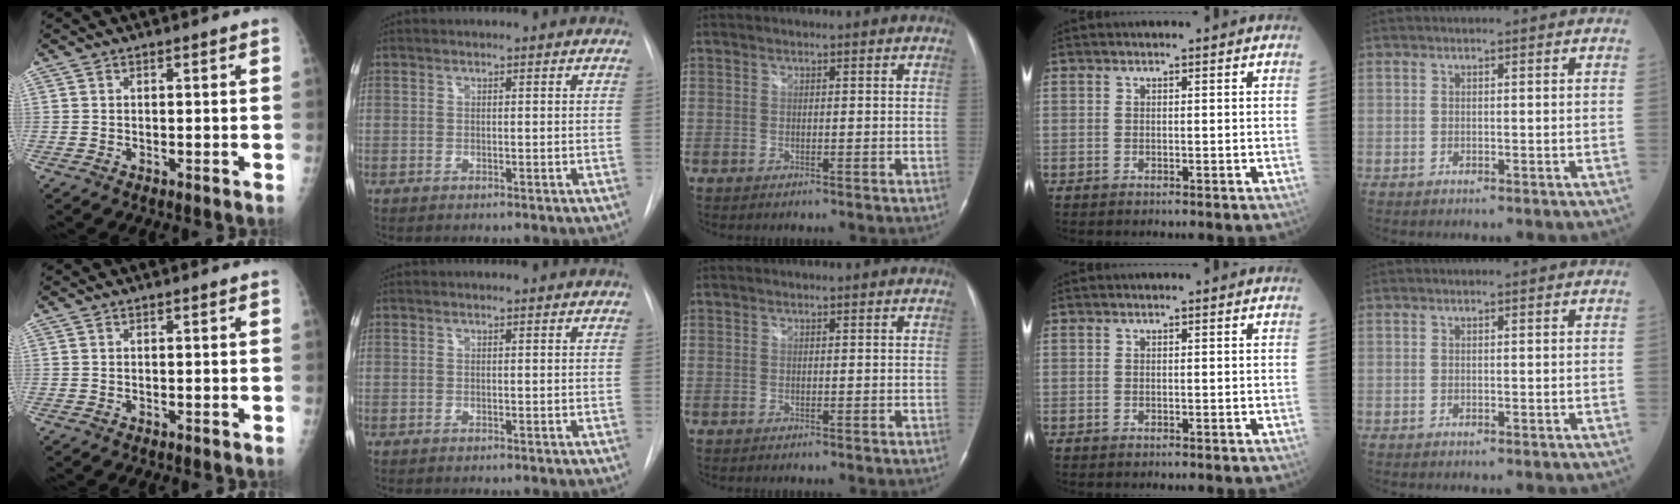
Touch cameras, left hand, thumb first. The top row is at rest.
{}